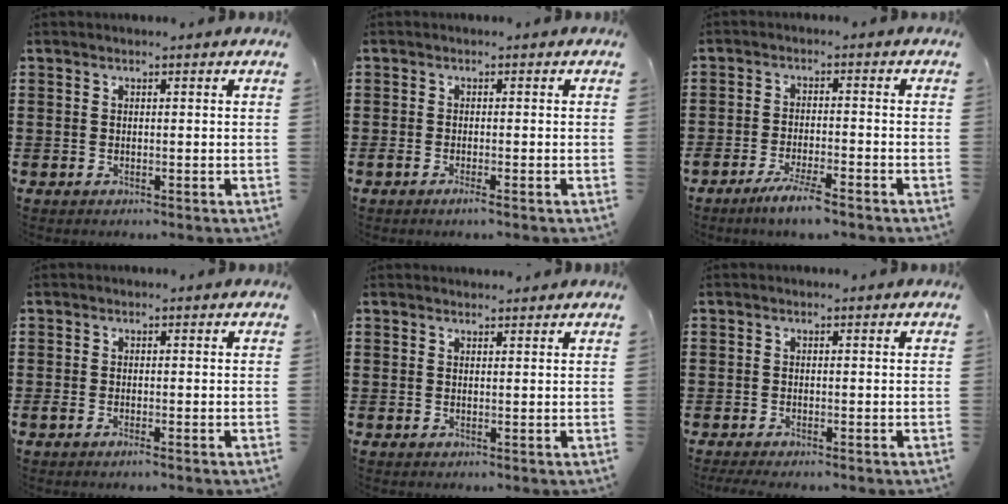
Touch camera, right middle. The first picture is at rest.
{"total": 1.1, "force": [-0.6, 0.1, 0.9], "torque": [-0.015, -0.003, -0.011]}
{"total": 4.4, "force": [-3.4, 0.1, 2.8], "torque": [-0.058, -0.009, -0.062]}
{"total": 0.9, "force": [-0.5, 0.1, 0.7], "torque": [-0.013, -0.003, -0.008]}
{"total": 1.0, "force": [0.9, 0.3, 0.0], "torque": [0.006, -0.002, 0.016]}
{"total": 0.8, "force": [-0.8, 0.0, 0.2], "torque": [-0.008, -0.007, -0.014]}